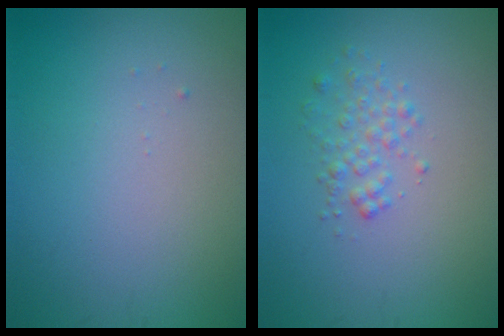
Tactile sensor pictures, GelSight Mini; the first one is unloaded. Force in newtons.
{"total": 1.6, "press": 1.6, "slide": 0.1}